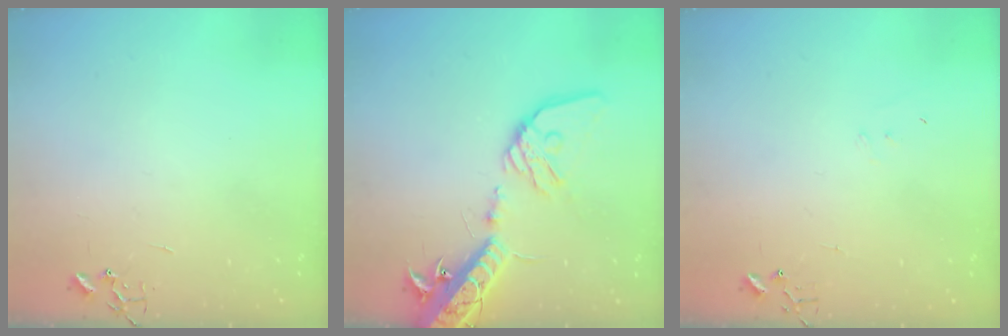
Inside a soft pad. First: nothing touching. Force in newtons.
{"total": 19.7, "press": 19.2, "slide": 4.1}
{"total": 4.9, "press": 4.9, "slide": 0.3}